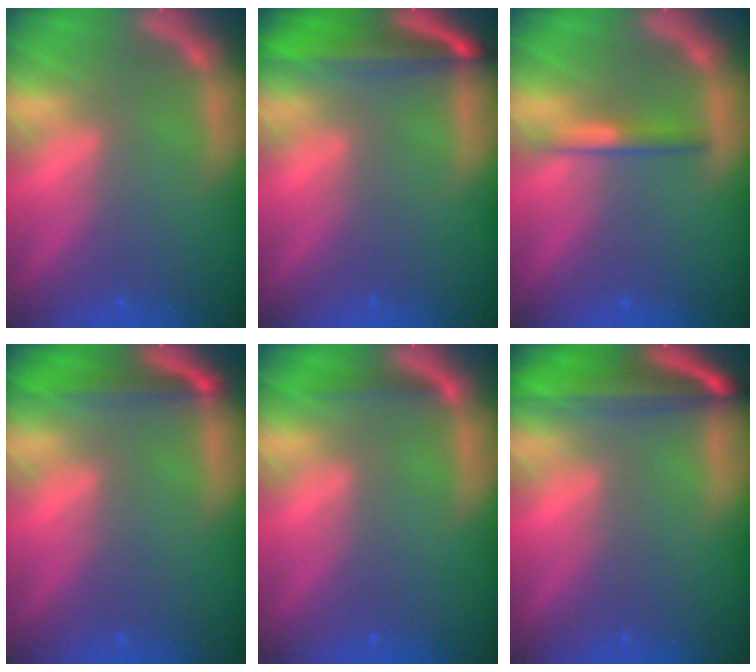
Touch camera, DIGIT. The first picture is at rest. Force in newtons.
{"total": 6.6}
{"total": 2.0}
{"total": 4.0}
{"total": 1.4}
{"total": 7.5}